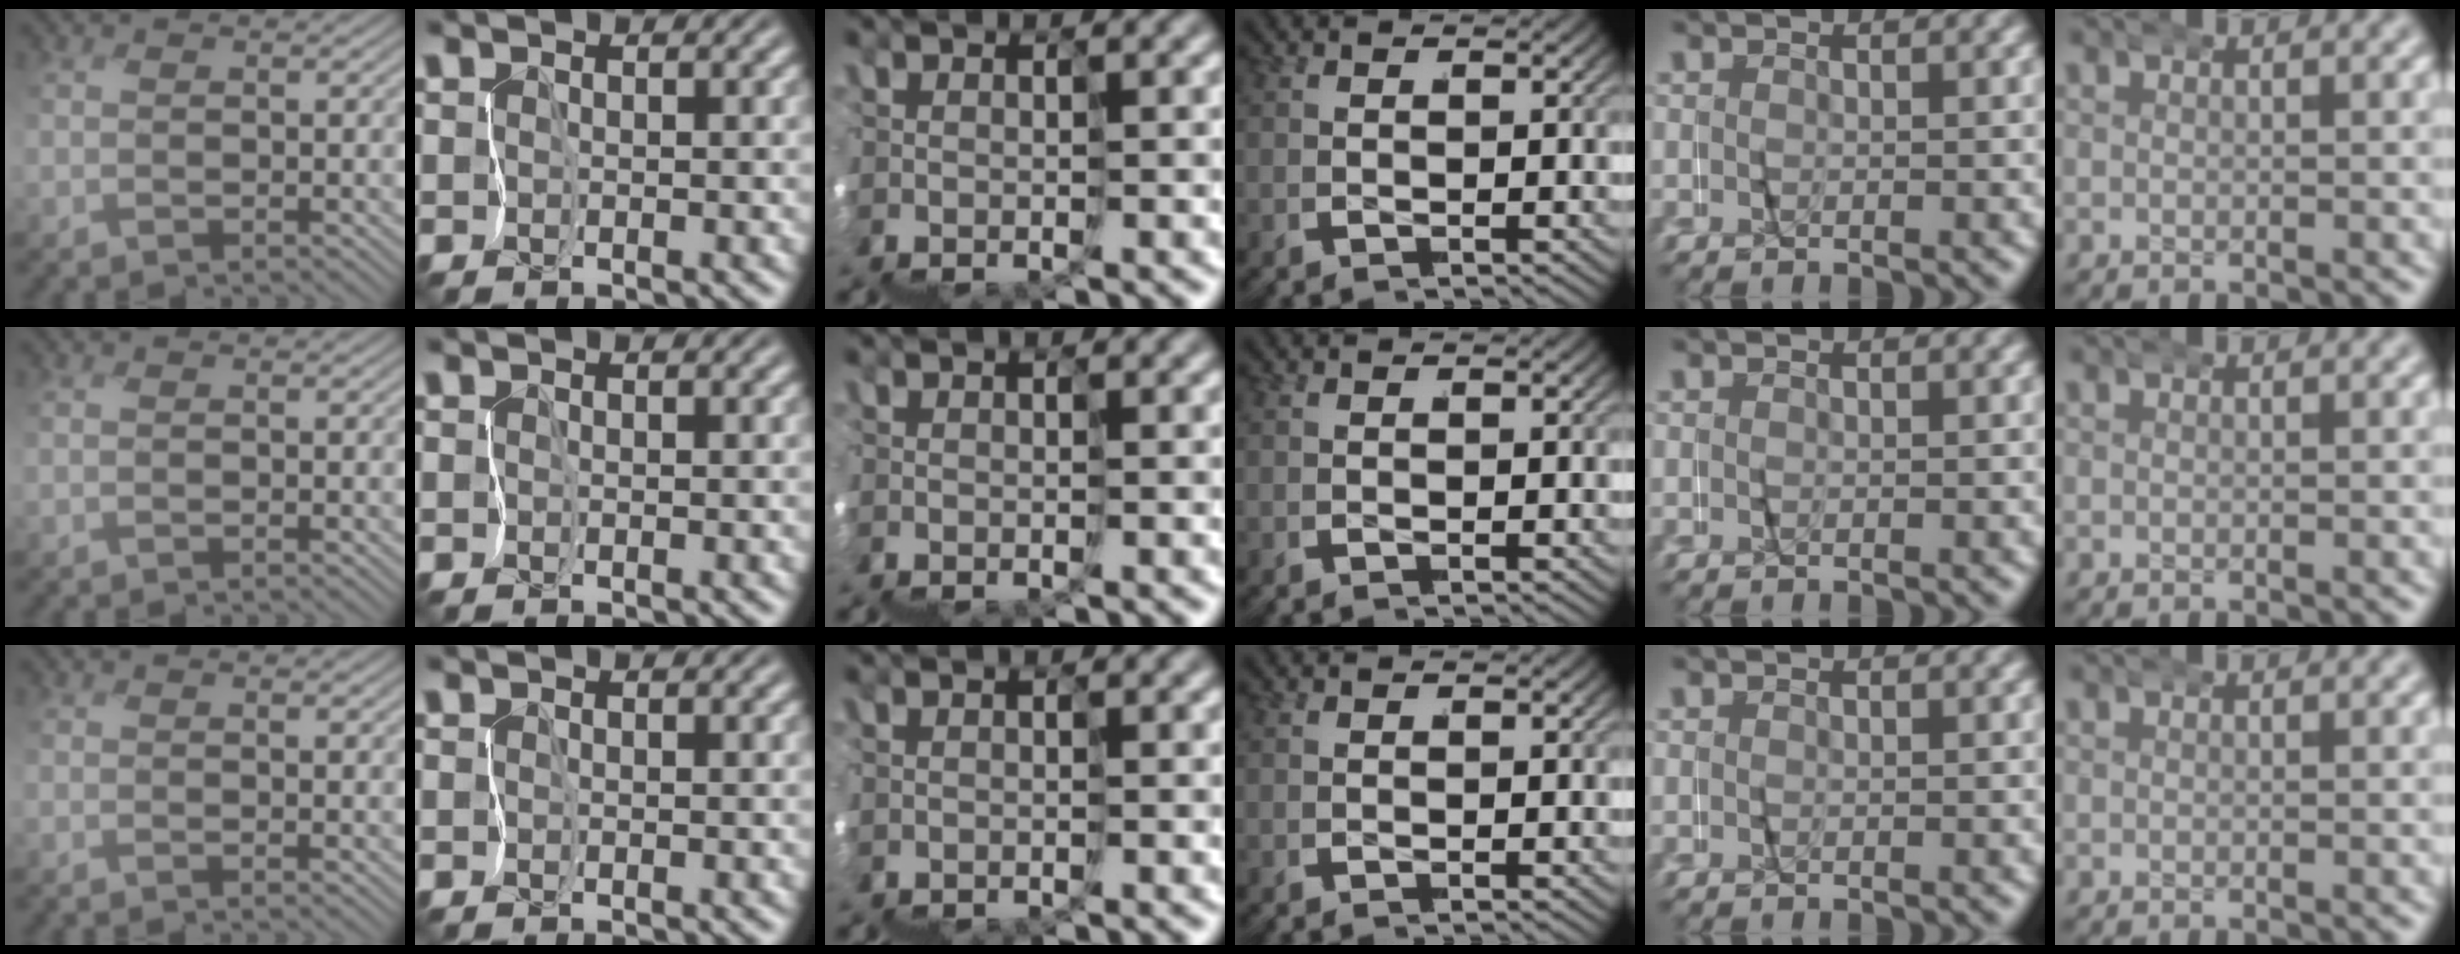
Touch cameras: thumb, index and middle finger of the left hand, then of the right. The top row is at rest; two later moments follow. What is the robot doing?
{"motion": "wrap", "object": "napkin"}